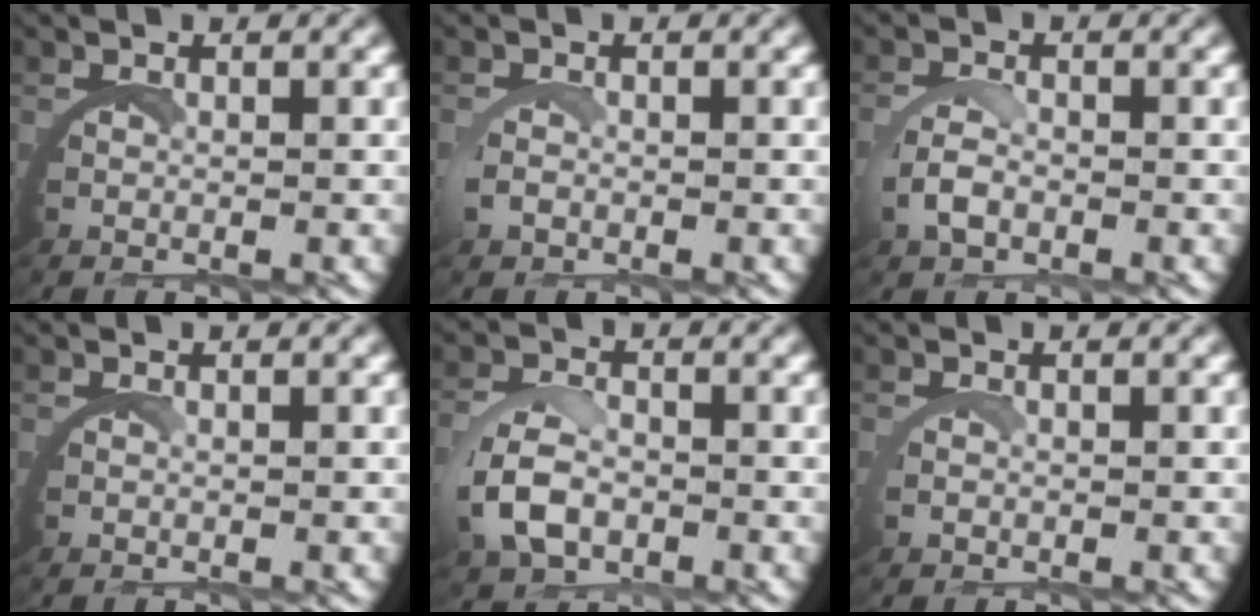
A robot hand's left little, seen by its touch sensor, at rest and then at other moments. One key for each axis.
{"total": 0.6, "fx": 0.2, "fy": 0.3, "fz": 0.5, "tx": -0.027, "ty": -0.006, "tz": 0.000}
{"total": 1.6, "fx": 0.0, "fy": 0.9, "fz": 1.3, "tx": -0.042, "ty": -0.006, "tz": -0.002}
{"total": 2.2, "fx": 1.0, "fy": -1.9, "fz": -0.6, "tx": 0.005, "ty": -0.007, "tz": 0.020}
{"total": 3.4, "fx": -0.2, "fy": 2.3, "fz": 2.5, "tx": -0.067, "ty": -0.005, "tz": -0.005}
{"total": 0.5, "fx": 0.4, "fy": 0.0, "fz": 0.2, "tx": -0.020, "ty": -0.005, "tz": 0.006}